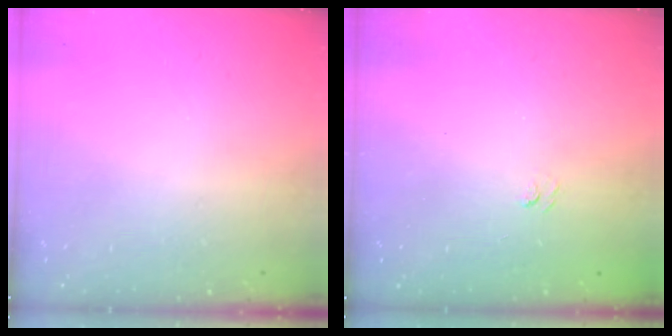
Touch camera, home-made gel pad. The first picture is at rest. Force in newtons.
{"total": 1.9, "press": 1.7, "slide": 0.9}